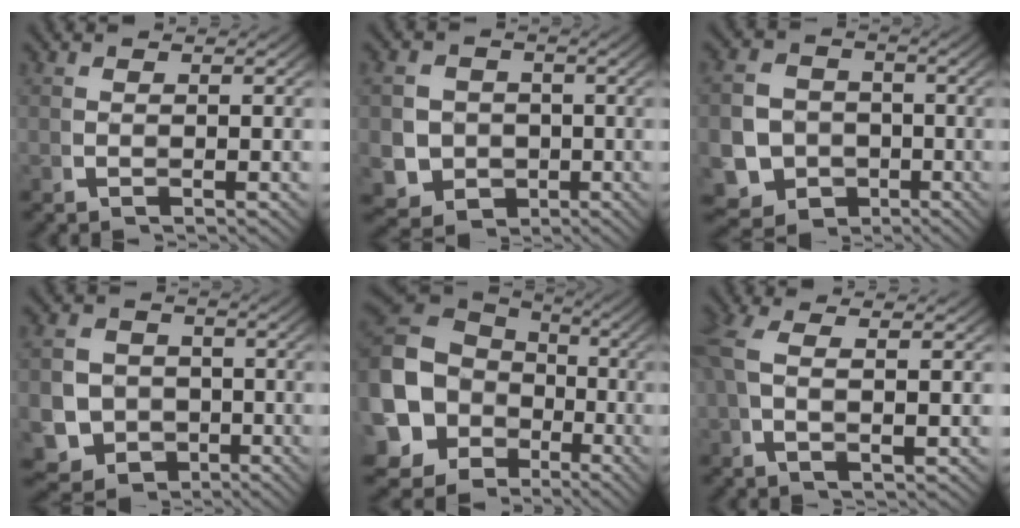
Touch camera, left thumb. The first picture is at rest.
{"total": 9.2, "force": [-2.5, 8.1, 3.6], "torque": [-0.078, -0.052, -0.024]}
{"total": 12.6, "force": [-4.6, 10.9, 4.5], "torque": [-0.093, -0.064, -0.066]}
{"total": 11.2, "force": [-3.9, 9.7, 4.0], "torque": [-0.085, -0.059, -0.052]}
{"total": 15.1, "force": [-1.4, 12.4, 8.4], "torque": [-0.191, -0.053, -0.005]}
{"total": 3.4, "force": [1.2, 0.8, 3.0], "torque": [-0.069, -0.001, 0.027]}